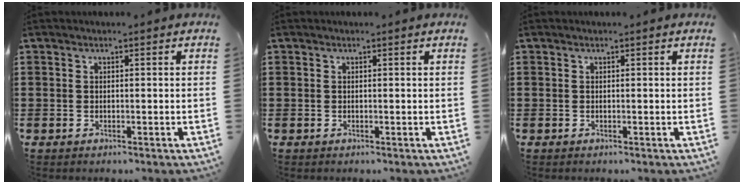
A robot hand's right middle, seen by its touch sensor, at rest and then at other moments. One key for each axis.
{"total": 0.0}
{"total": 0.0}